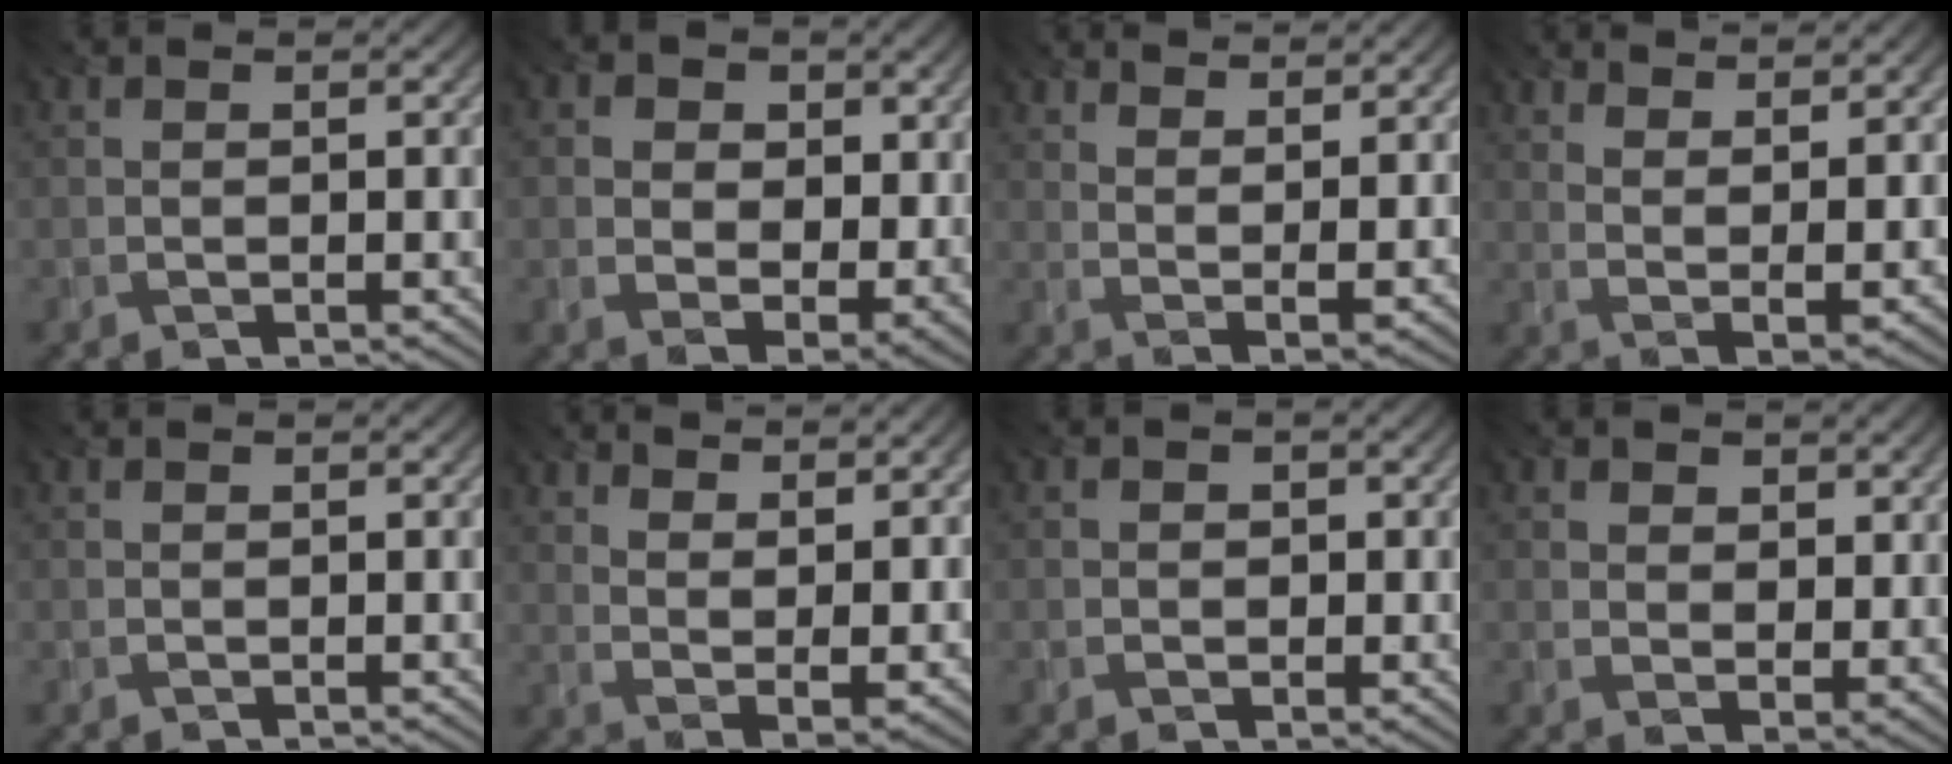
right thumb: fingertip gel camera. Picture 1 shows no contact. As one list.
[{"total": 8.3, "force": [2.3, 6.1, 5.1], "torque": [-0.111, -0.010, 0.034]}, {"total": 8.6, "force": [6.2, 1.9, 5.6], "torque": [-0.103, -0.006, 0.097]}, {"total": 10.1, "force": [6.9, 2.6, 6.9], "torque": [-0.124, 0.000, 0.106]}, {"total": 0.0}, {"total": 11.1, "force": [7.5, 3.7, 7.3], "torque": [-0.135, -0.001, 0.112]}, {"total": 1.6, "force": [-0.2, 1.5, 0.4], "torque": [-0.015, -0.003, -0.009]}, {"total": 4.9, "force": [2.4, 3.3, 2.7], "torque": [-0.067, -0.007, 0.035]}]